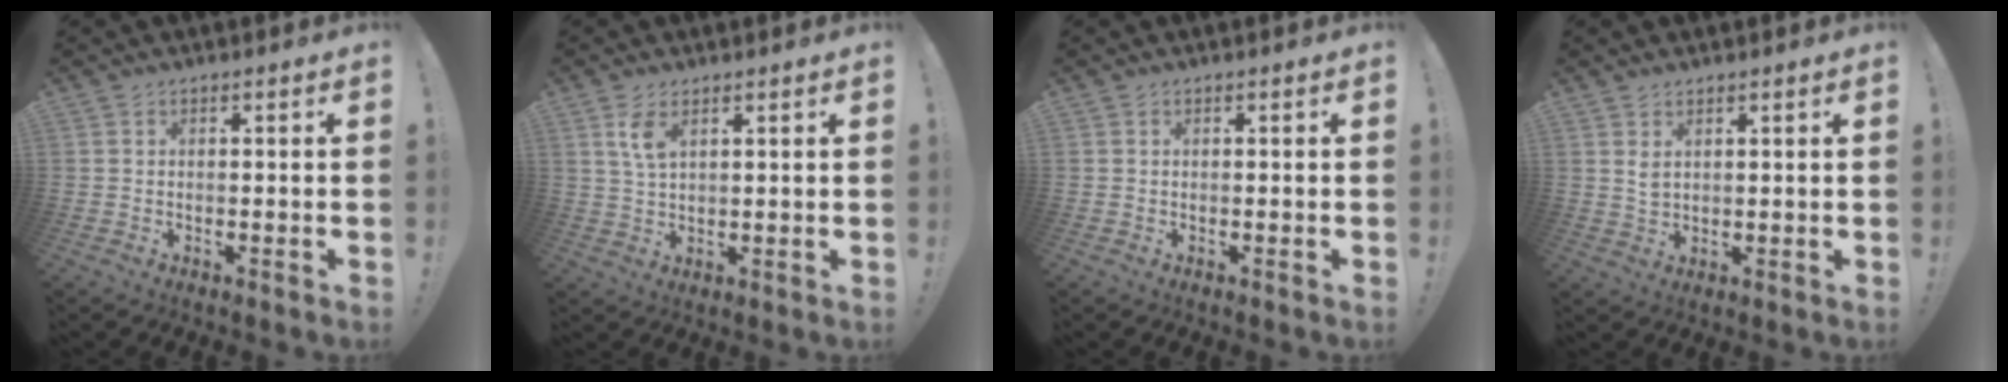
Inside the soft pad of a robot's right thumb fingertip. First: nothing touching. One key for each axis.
{"total": 5.5, "fx": 2.8, "fy": 2.7, "fz": 3.9, "tx": -0.067, "ty": -0.013, "tz": 0.051}
{"total": 0.0}
{"total": 2.8, "fx": 1.7, "fy": 1.7, "fz": 1.4, "tx": -0.023, "ty": -0.009, "tz": 0.031}